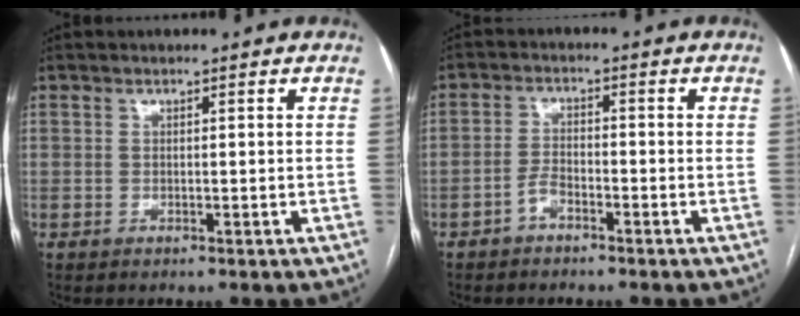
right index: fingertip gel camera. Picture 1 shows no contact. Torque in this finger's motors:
{"motor_torque": [0.01, -0.16, 0.00, 0.00]}